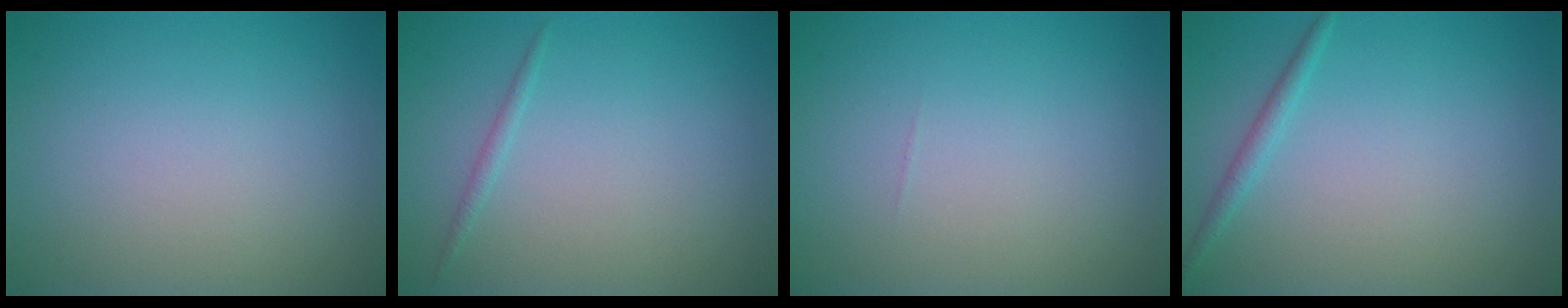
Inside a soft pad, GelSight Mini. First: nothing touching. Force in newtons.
{"total": 0.7, "press": 0.7, "slide": 0.0}
{"total": 0.0}
{"total": 1.2, "press": 1.2, "slide": 0.0}